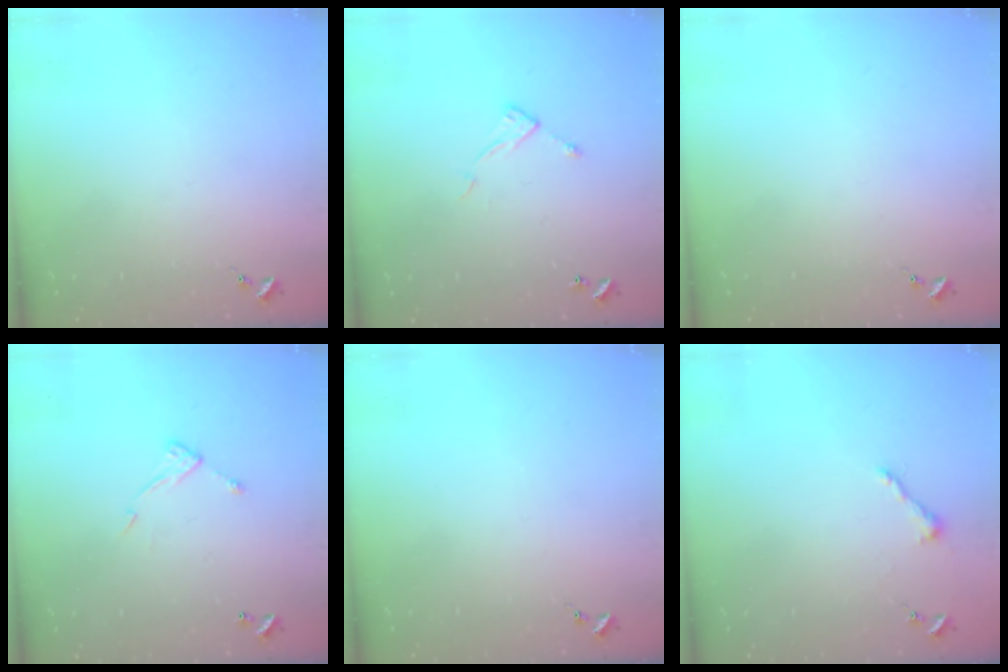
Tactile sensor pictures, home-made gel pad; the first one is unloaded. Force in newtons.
{"total": 6.2, "press": 6.2, "slide": 0.4}
{"total": 0.0}
{"total": 7.0, "press": 7.0, "slide": 0.4}
{"total": 0.0}
{"total": 3.9, "press": 3.9, "slide": 0.3}